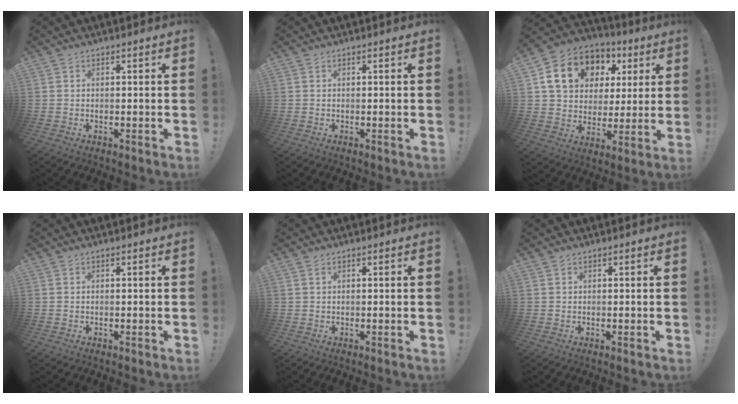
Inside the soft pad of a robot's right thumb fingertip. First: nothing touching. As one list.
[{"total": 0.0}, {"total": 16.9, "force": [7.0, 12.9, 8.4], "torque": [-0.121, -0.019, 0.147]}, {"total": 0.0}, {"total": 0.5, "force": [0.4, 0.2, 0.4], "torque": [-0.010, 0.001, 0.007]}, {"total": 0.0}]